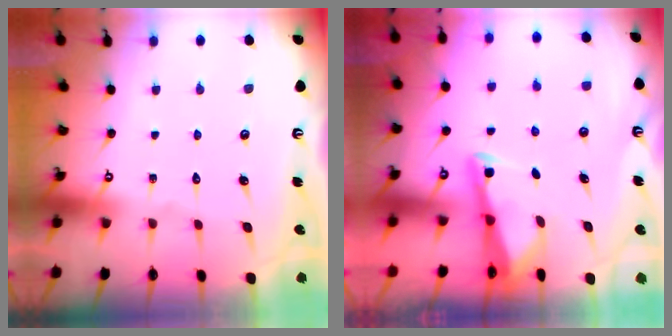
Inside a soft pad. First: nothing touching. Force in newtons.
{"total": 2.7, "press": 2.7, "slide": 0.1}